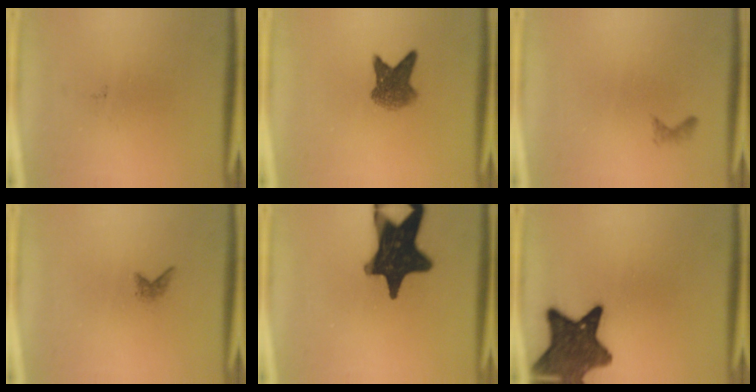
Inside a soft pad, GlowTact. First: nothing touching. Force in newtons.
{"total": 5.2}
{"total": 0.6}
{"total": 0.8}
{"total": 19.2}
{"total": 12.4}